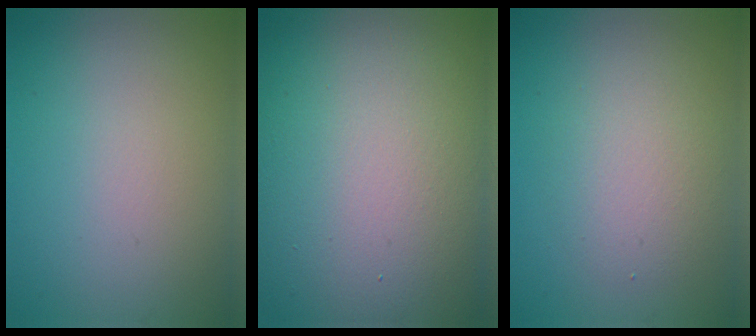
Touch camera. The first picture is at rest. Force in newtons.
{"total": 23.2, "press": 23.2, "slide": 1.1}
{"total": 2.9, "press": 2.9, "slide": 0.2}